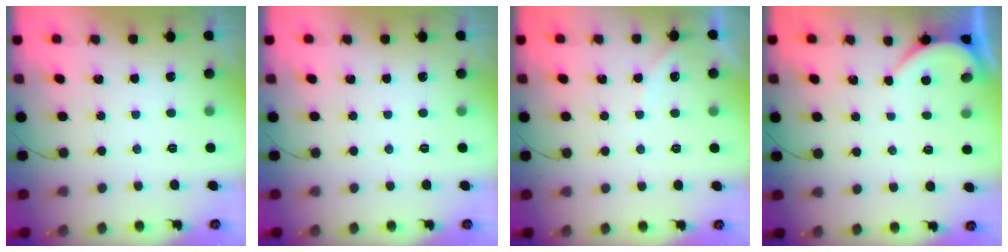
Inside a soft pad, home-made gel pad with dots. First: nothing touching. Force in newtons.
{"total": 0.0}
{"total": 5.0, "press": 5.0, "slide": 0.7}
{"total": 1.6, "press": 1.5, "slide": 0.2}